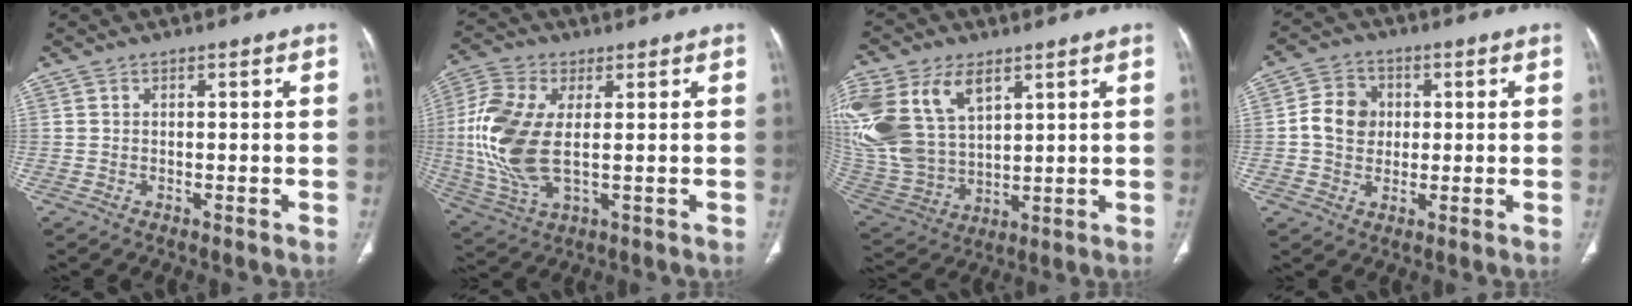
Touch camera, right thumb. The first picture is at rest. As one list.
[{"total": 14.8, "force": [0.9, 7.5, 12.8], "torque": [-0.297, -0.002, 0.023]}, {"total": 23.1, "force": [9.5, 14.4, 15.3], "torque": [-0.355, -0.001, 0.198]}, {"total": 7.4, "force": [0.5, 6.4, 3.8], "torque": [-0.048, 0.009, 0.003]}]